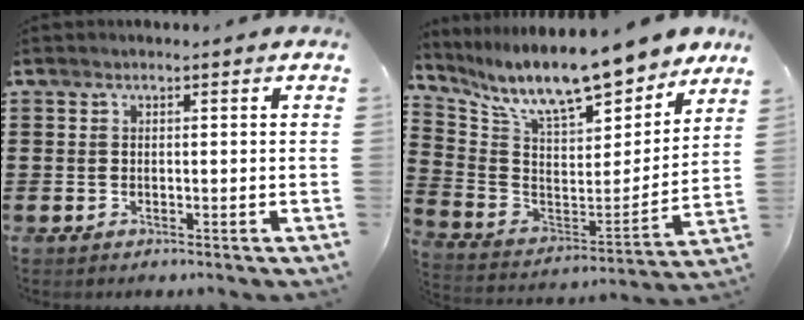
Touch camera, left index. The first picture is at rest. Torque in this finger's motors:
{"motor_torque": [2.08, 0.05, 1.05, 0.21]}